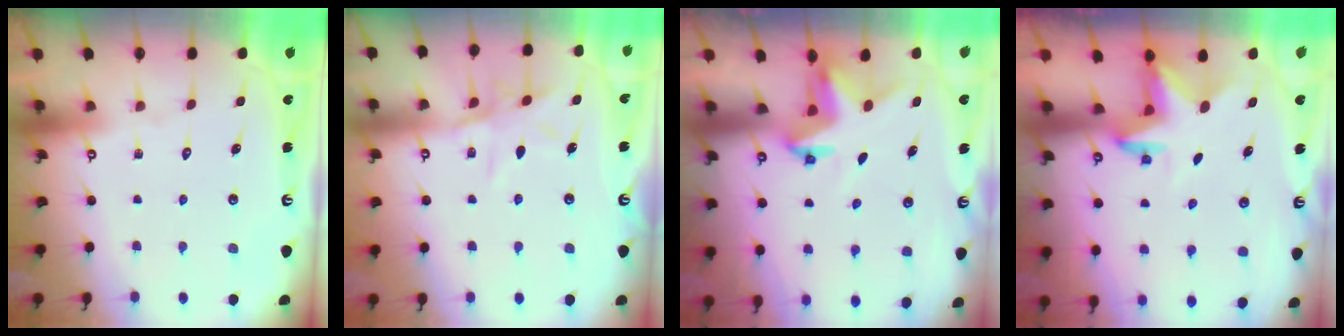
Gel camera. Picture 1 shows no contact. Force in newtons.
{"total": 9.5, "press": 9.4, "slide": 0.8}
{"total": 3.4, "press": 3.4, "slide": 0.1}
{"total": 3.3, "press": 3.3, "slide": 0.1}